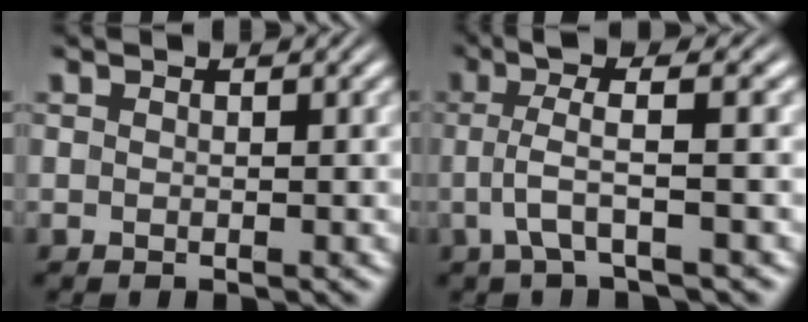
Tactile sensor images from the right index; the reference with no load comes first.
{"total": 3.7, "force": [0.1, 0.2, 3.7], "torque": [-0.078, -0.001, 0.002]}